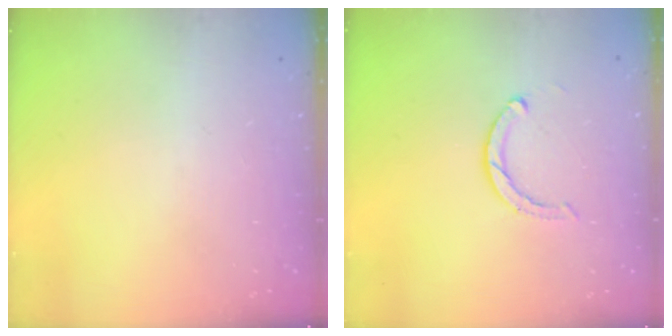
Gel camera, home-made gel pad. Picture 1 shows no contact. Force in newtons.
{"total": 4.1, "press": 4.1, "slide": 0.4}